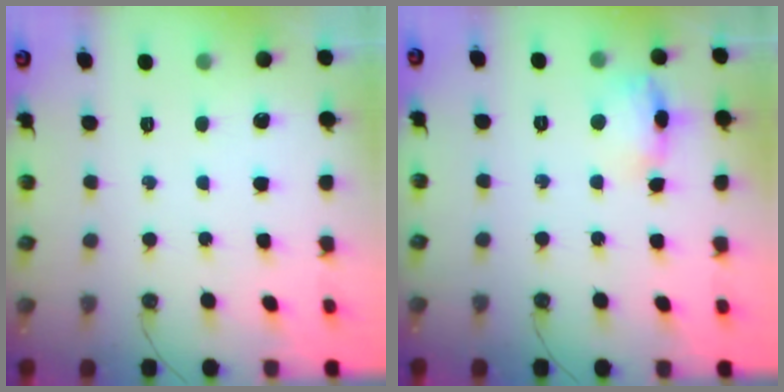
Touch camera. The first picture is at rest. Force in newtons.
{"total": 9.2, "press": 9.2, "slide": 1.2}